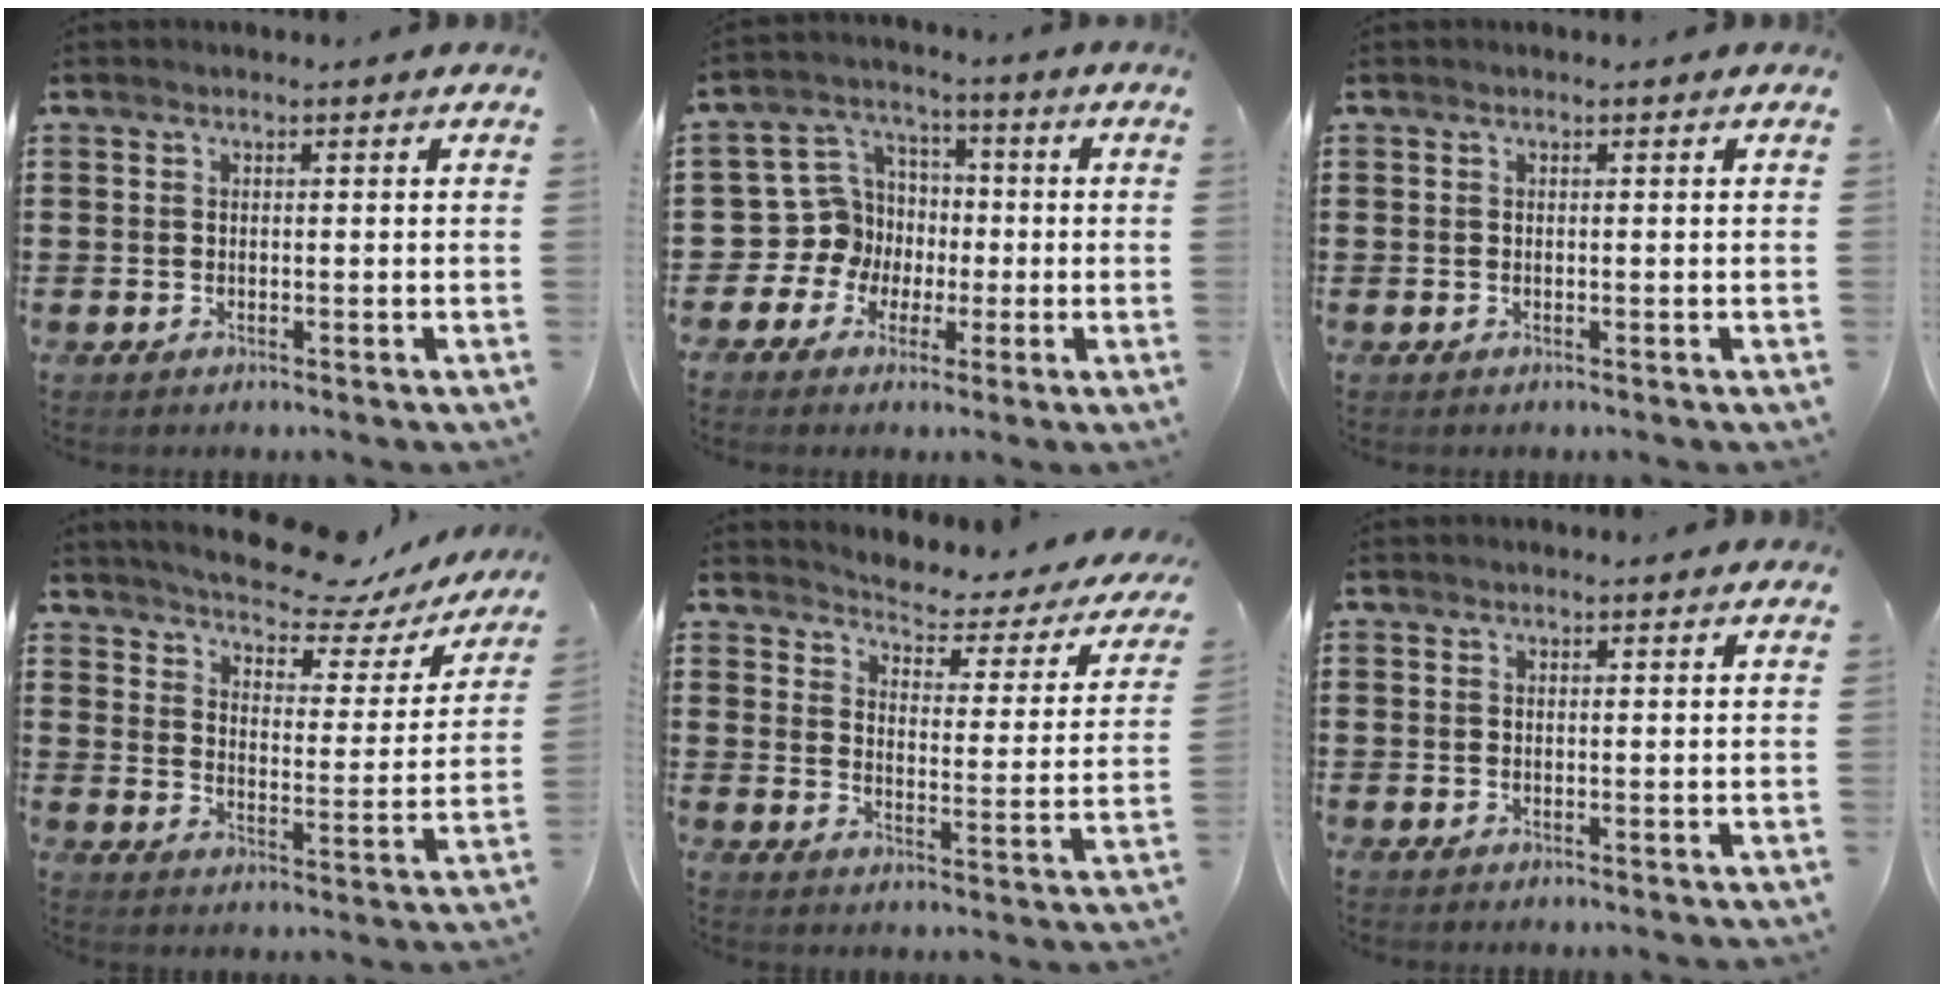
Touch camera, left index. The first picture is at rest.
{"total": 8.6, "force": [-0.8, 8.4, 1.4], "torque": [-0.082, -0.001, -0.014]}
{"total": 0.0}
{"total": 7.4, "force": [6.7, 1.0, 2.8], "torque": [-0.068, -0.047, 0.113]}
{"total": 2.5, "force": [2.4, 0.5, 0.3], "torque": [-0.027, -0.027, 0.030]}
{"total": 0.0}